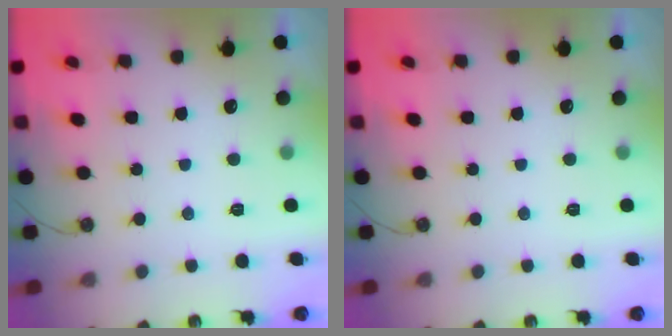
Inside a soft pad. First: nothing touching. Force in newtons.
{"total": 0.0}